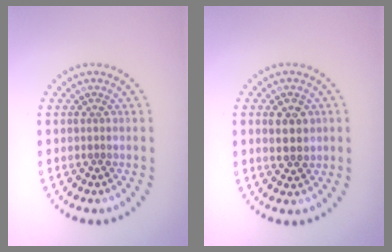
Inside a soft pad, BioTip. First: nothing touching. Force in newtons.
{"total": 2.9, "press": 2.8, "slide": 0.6}